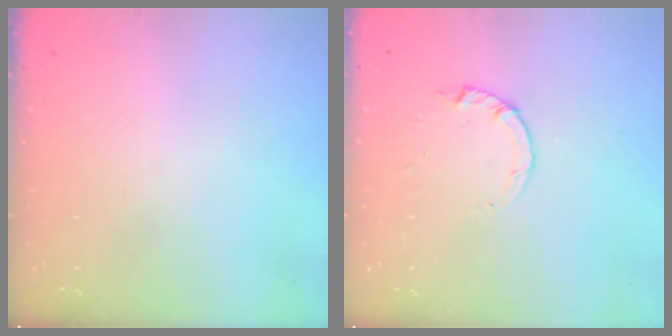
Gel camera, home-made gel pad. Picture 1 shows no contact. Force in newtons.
{"total": 1.0, "press": 0.9, "slide": 0.3}